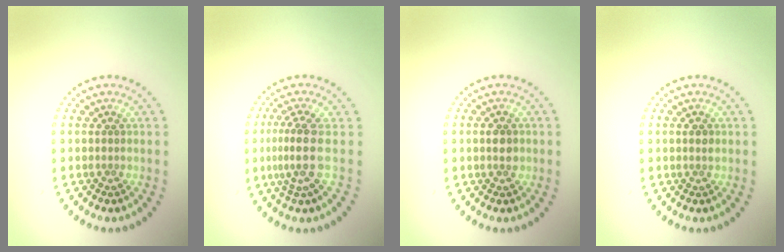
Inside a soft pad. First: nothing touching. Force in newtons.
{"total": 3.0, "press": 2.2, "slide": 2.0}
{"total": 1.4, "press": 1.4, "slide": 0.1}
{"total": 0.7, "press": 0.7, "slide": 0.2}